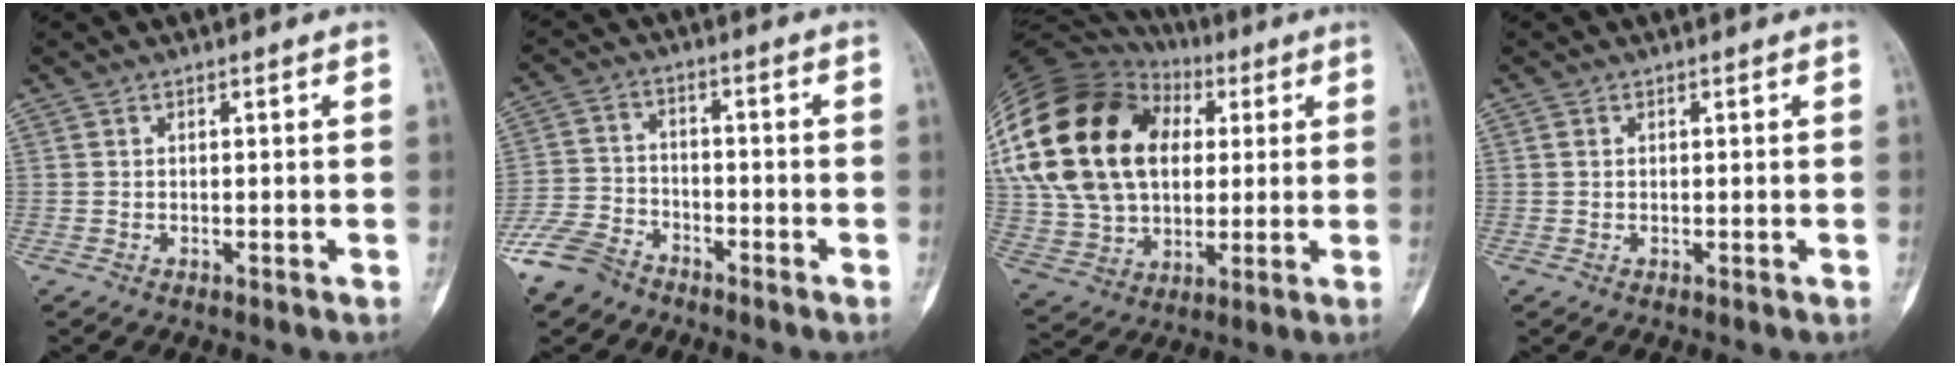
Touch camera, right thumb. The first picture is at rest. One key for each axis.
{"total": 8.5, "fx": -6.6, "fy": 4.7, "fz": 2.8, "tx": -0.062, "ty": 0.020, "tz": -0.135}
{"total": 28.5, "fx": 6.5, "fy": 19.6, "fz": 19.7, "tx": -0.388, "ty": 0.030, "tz": 0.127}
{"total": 0.6, "fx": 0.3, "fy": 0.5, "fz": 0.1, "tx": -0.001, "ty": 0.002, "tz": 0.006}